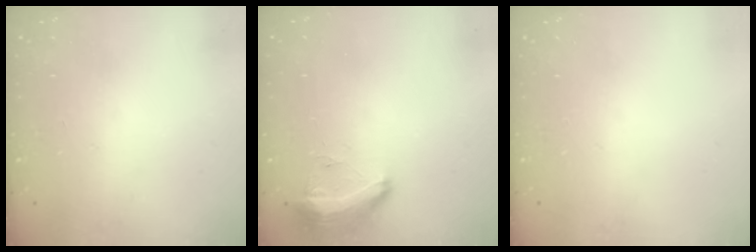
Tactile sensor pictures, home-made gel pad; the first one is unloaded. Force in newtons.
{"total": 14.6, "press": 10.5, "slide": 10.2}
{"total": 0.0}